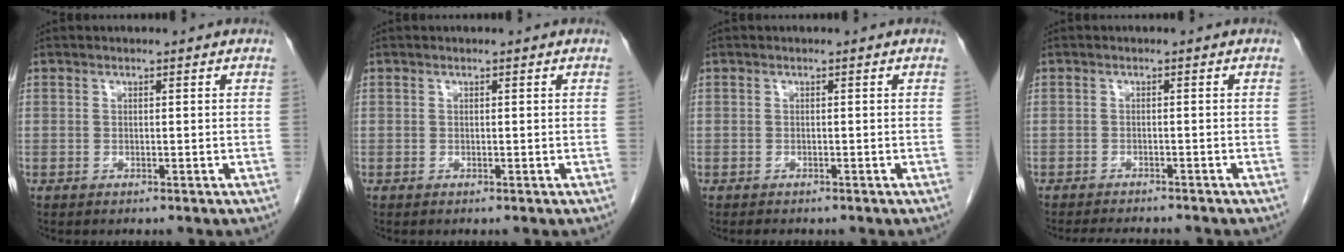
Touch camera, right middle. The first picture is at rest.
{"total": 0.0}
{"total": 1.1, "force": [-1.0, 0.4, 0.3], "torque": [-0.013, -0.004, -0.014]}
{"total": 6.4, "force": [-5.9, 0.9, 2.1], "torque": [-0.028, -0.010, -0.082]}